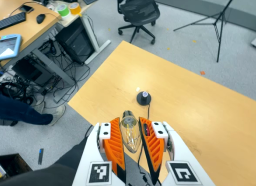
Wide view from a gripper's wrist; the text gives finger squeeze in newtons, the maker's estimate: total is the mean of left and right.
{"total": 13.0, "left": 13.3, "right": 12.7}